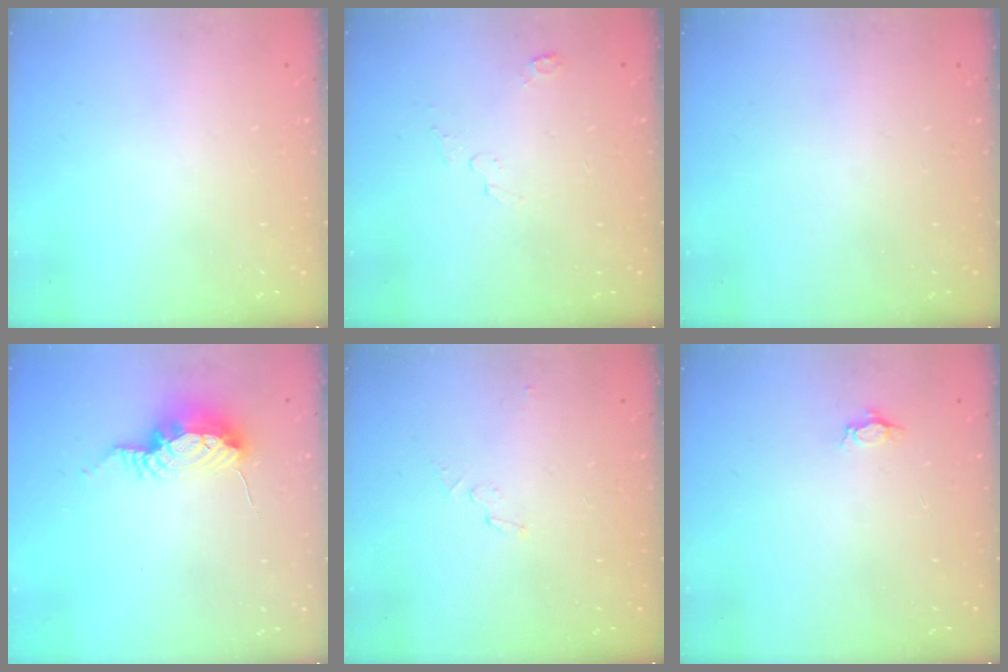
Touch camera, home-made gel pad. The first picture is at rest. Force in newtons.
{"total": 2.4, "press": 2.4, "slide": 0.3}
{"total": 0.0}
{"total": 8.9, "press": 8.6, "slide": 2.1}
{"total": 2.9, "press": 2.9, "slide": 0.3}
{"total": 3.6, "press": 3.5, "slide": 0.4}